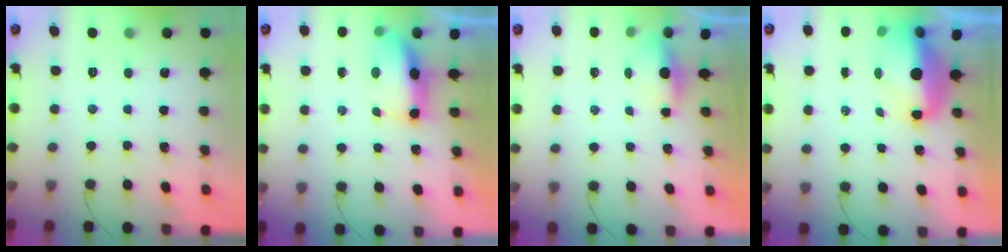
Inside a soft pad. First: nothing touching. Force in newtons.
{"total": 7.4, "press": 7.1, "slide": 2.1}
{"total": 3.3, "press": 3.1, "slide": 1.1}
{"total": 7.0, "press": 6.9, "slide": 0.8}